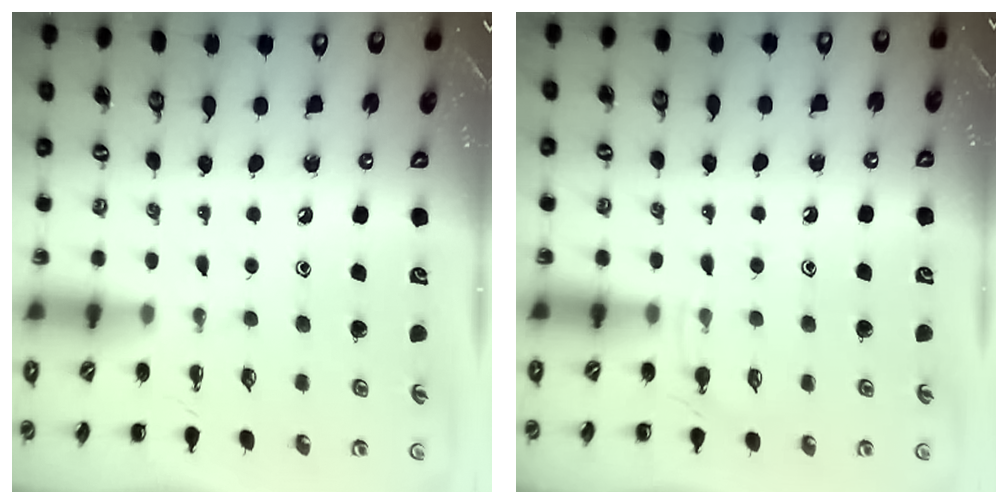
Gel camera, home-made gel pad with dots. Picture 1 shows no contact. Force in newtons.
{"total": 4.6, "press": 4.3, "slide": 1.6}